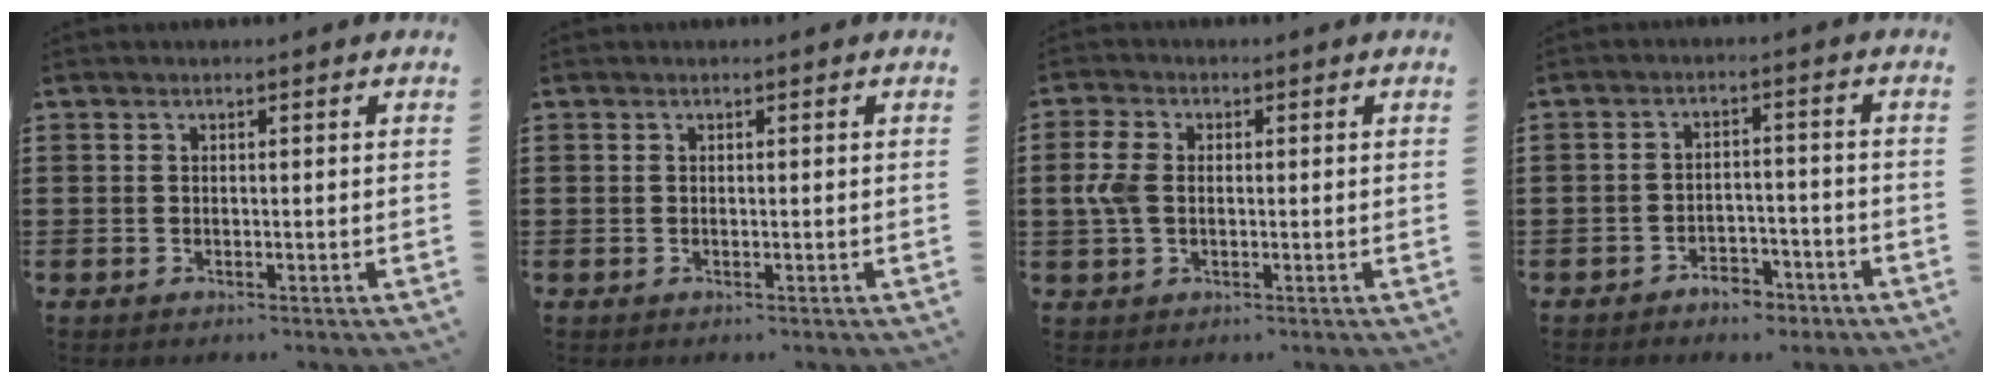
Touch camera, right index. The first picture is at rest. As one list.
[{"total": 0.0}, {"total": 4.5, "force": [0.1, 3.0, 3.3], "torque": [-0.092, 0.003, -0.007]}, {"total": 3.6, "force": [-3.3, 1.1, 0.6], "torque": [-0.013, 0.008, -0.068]}]